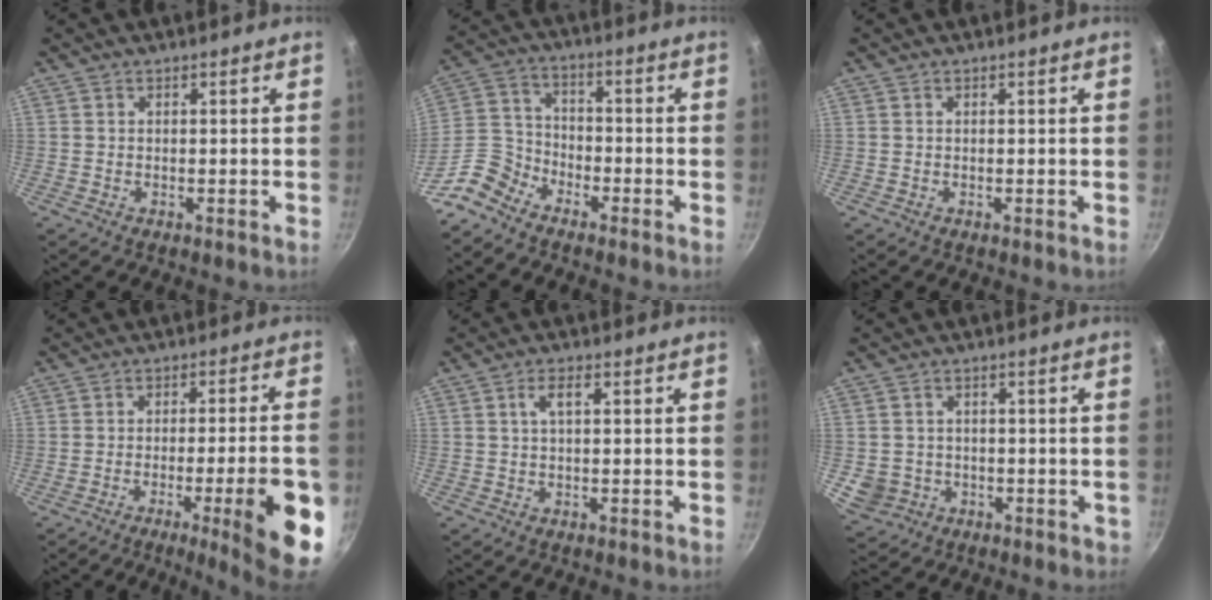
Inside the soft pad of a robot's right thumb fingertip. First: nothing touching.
{"total": 8.1, "force": [-6.1, 4.6, 2.8], "torque": [-0.039, 0.054, -0.143]}
{"total": 0.0}
{"total": 15.8, "force": [-5.6, 2.5, 14.5], "torque": [-0.180, 0.020, -0.069]}
{"total": 2.7, "force": [0.6, 1.0, 2.5], "torque": [-0.051, 0.010, 0.013]}
{"total": 5.7, "force": [-1.0, 5.3, 2.1], "torque": [-0.019, 0.012, 0.003]}